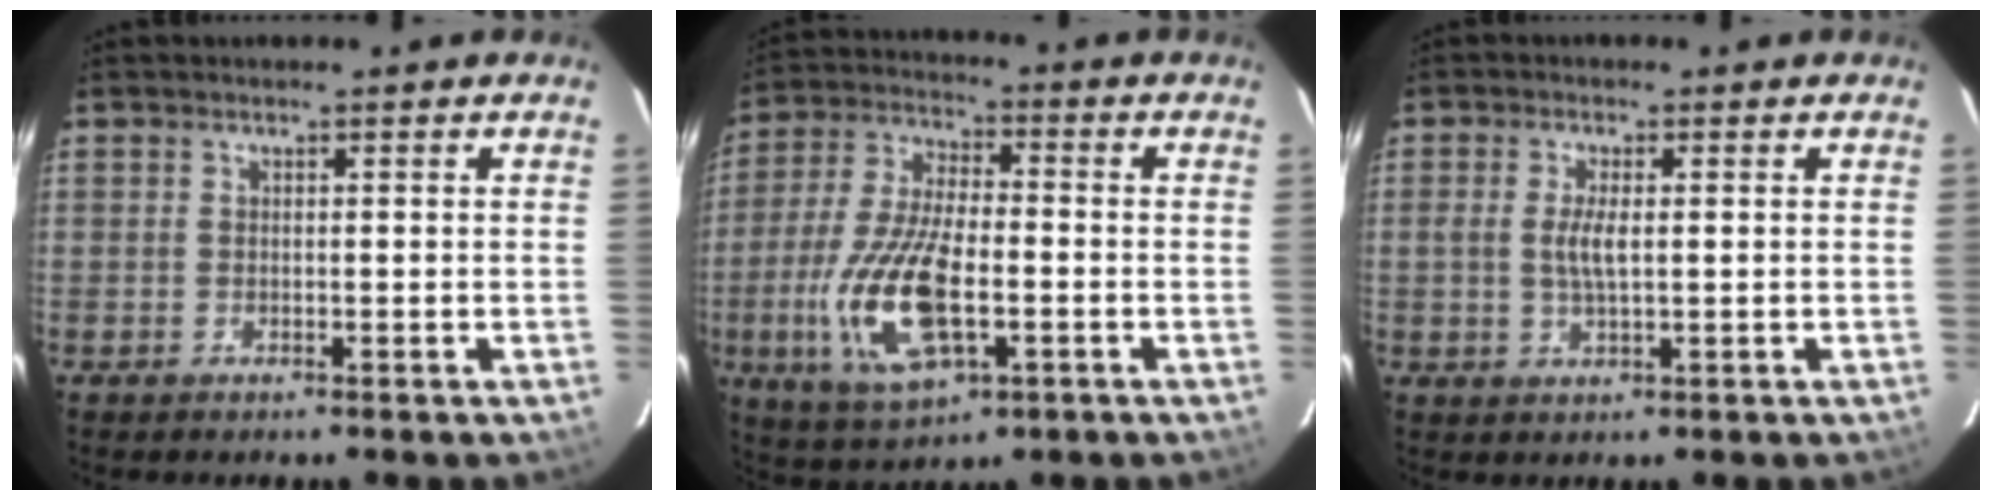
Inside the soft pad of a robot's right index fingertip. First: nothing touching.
{"total": 16.7, "force": [-4.6, 6.9, 14.5], "torque": [-0.311, -0.013, -0.081]}
{"total": 3.7, "force": [0.2, 1.2, 3.5], "torque": [-0.070, -0.001, 0.004]}